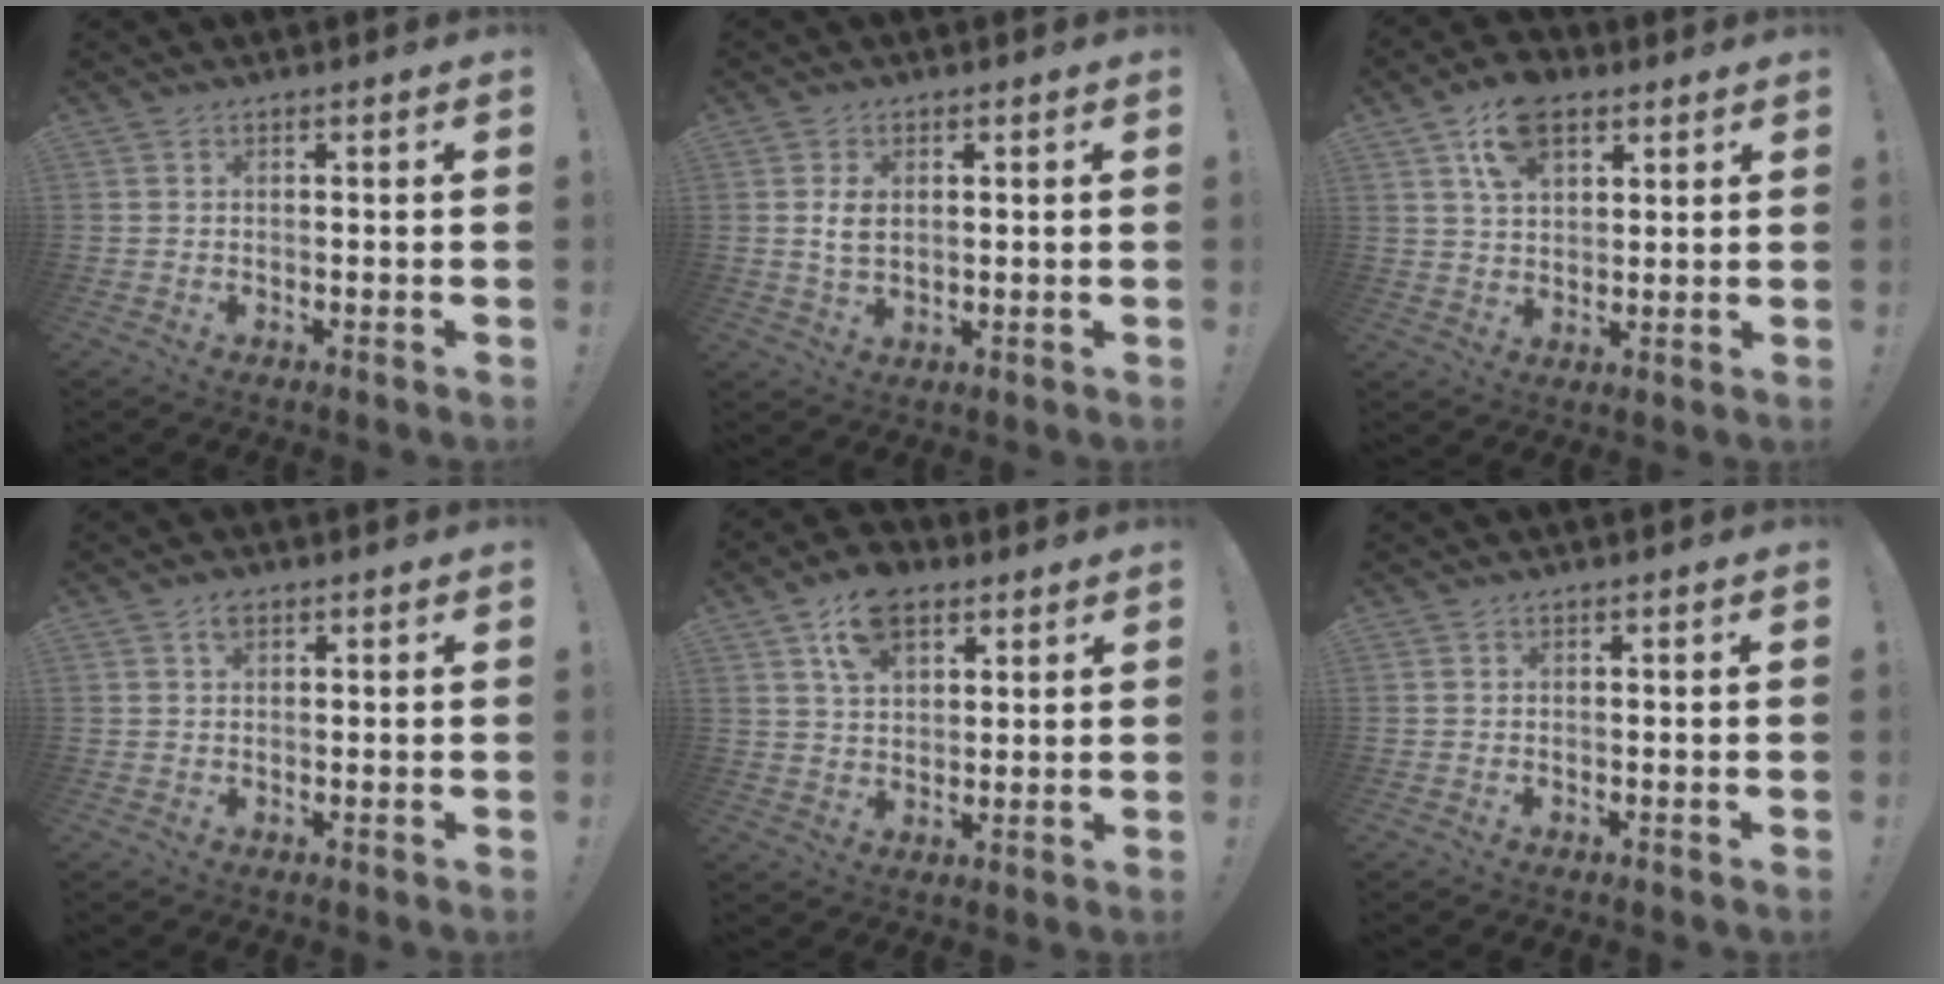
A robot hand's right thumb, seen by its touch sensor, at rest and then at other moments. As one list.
[{"total": 4.6, "force": [1.1, 2.8, 3.5], "torque": [-0.058, -0.005, 0.017]}, {"total": 11.0, "force": [6.1, 6.7, 6.2], "torque": [-0.105, -0.013, 0.114]}, {"total": 2.0, "force": [1.1, 1.2, 1.1], "torque": [-0.015, -0.002, 0.018]}, {"total": 10.6, "force": [6.0, 6.5, 5.7], "torque": [-0.096, -0.016, 0.113]}, {"total": 0.0}]